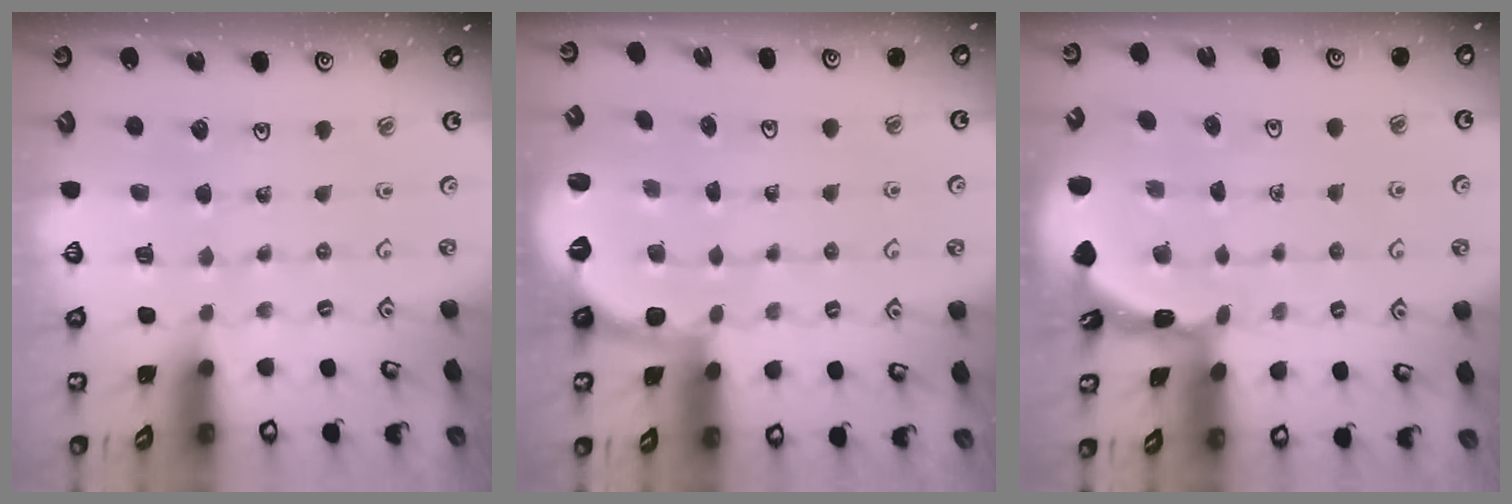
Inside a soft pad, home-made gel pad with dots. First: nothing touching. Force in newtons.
{"total": 2.6, "press": 1.7, "slide": 1.9}
{"total": 1.8, "press": 1.8, "slide": 0.2}